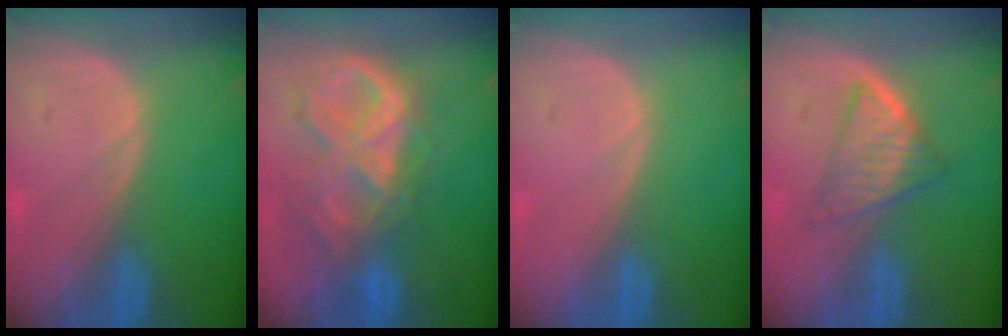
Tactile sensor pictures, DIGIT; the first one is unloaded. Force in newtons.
{"total": 10.6, "press": 9.0, "slide": 5.6}
{"total": 0.0}
{"total": 5.4, "press": 5.1, "slide": 1.5}